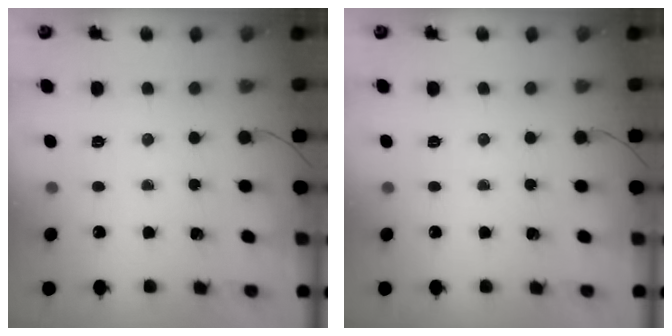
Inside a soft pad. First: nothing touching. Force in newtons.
{"total": 0.0}